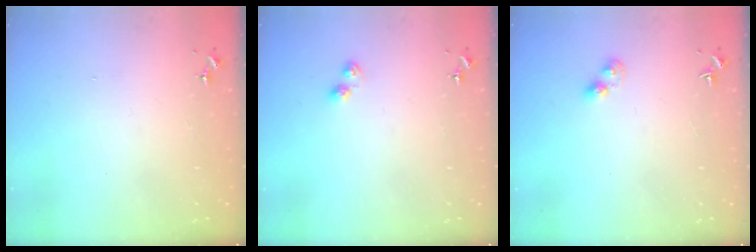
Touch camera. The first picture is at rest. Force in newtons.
{"total": 3.8, "press": 3.8, "slide": 0.4}
{"total": 3.3, "press": 3.3, "slide": 0.4}